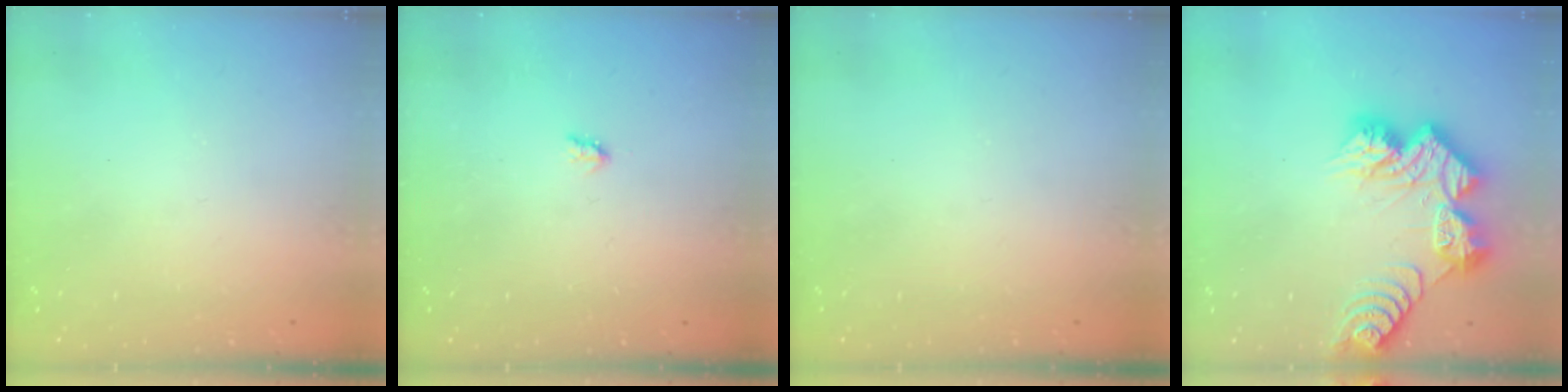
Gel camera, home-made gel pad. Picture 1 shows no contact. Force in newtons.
{"total": 1.9, "press": 1.9, "slide": 0.3}
{"total": 0.0}
{"total": 15.9, "press": 15.8, "slide": 1.3}